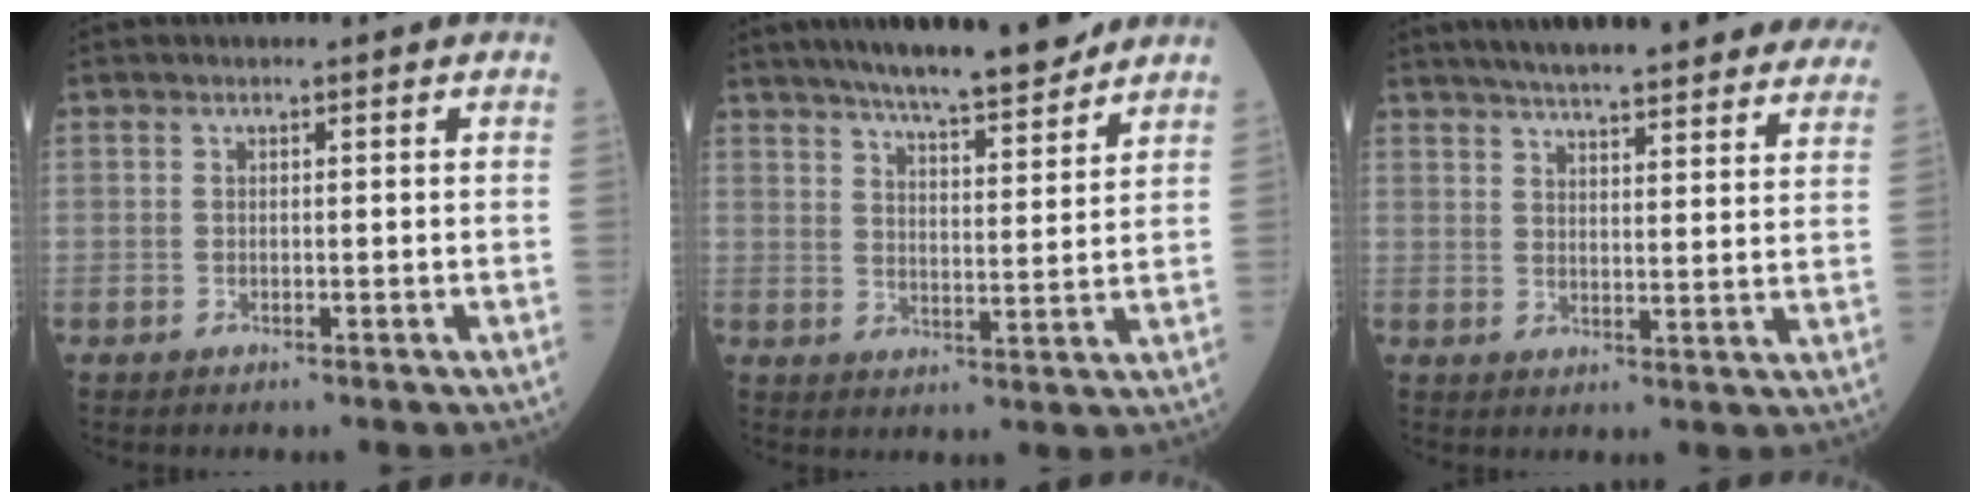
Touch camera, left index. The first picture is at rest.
{"total": 13.6, "force": [11.8, 1.3, 6.5], "torque": [-0.098, 0.001, 0.173]}
{"total": 26.4, "force": [23.4, 3.9, 11.6], "torque": [-0.173, -0.021, 0.283]}